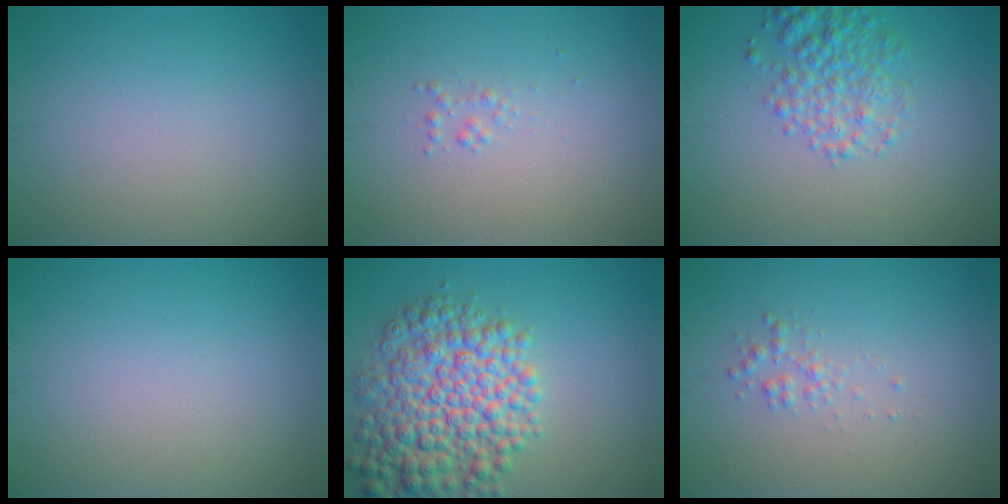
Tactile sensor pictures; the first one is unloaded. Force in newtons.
{"total": 0.7, "press": 0.7, "slide": 0.0}
{"total": 3.5, "press": 3.5, "slide": 0.2}
{"total": 0.0}
{"total": 8.7, "press": 8.7, "slide": 0.2}
{"total": 1.2, "press": 1.2, "slide": 0.0}